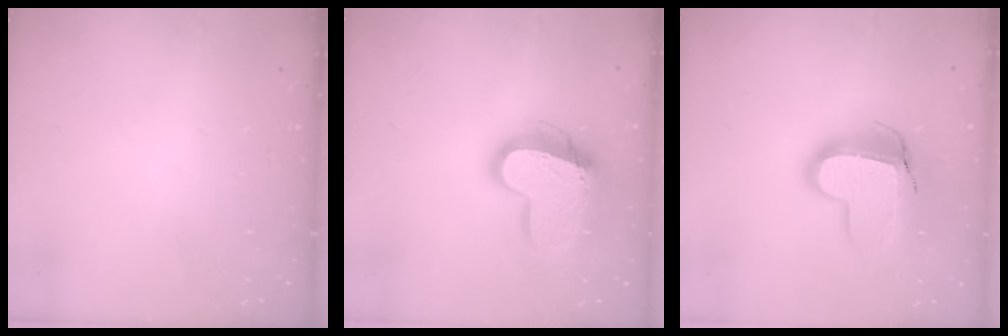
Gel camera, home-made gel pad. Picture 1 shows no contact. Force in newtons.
{"total": 16.7, "press": 16.6, "slide": 1.4}
{"total": 14.1, "press": 14.1, "slide": 1.1}